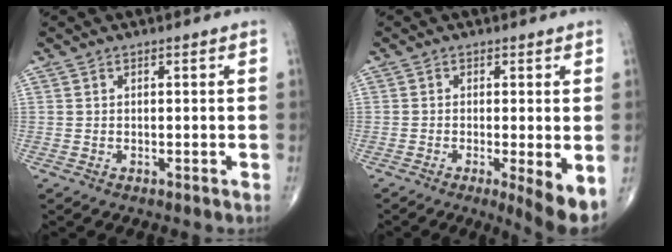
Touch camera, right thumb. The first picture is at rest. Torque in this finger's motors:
{"motor_torque": [0.25, 0.39, 0.08, -0.10, 0.04]}